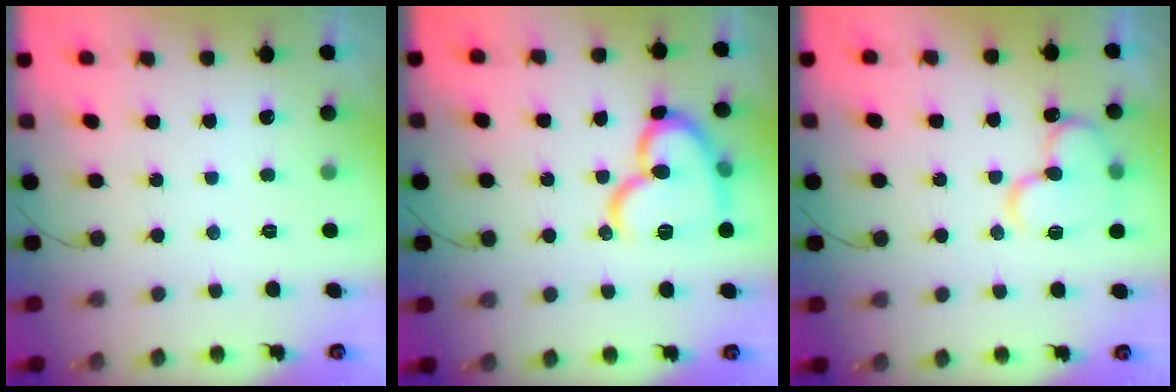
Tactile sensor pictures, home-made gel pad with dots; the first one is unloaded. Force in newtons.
{"total": 16.4, "press": 16.3, "slide": 1.6}
{"total": 14.0, "press": 13.8, "slide": 2.1}